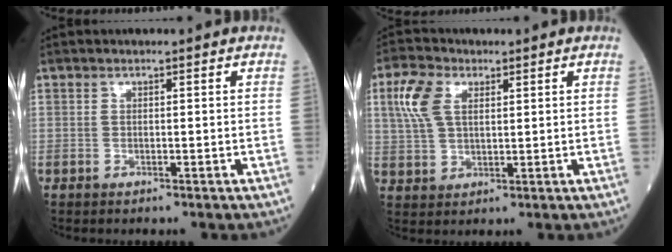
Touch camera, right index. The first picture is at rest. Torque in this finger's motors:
{"motor_torque": [0.94, 0.36, 0.16, 0.08]}